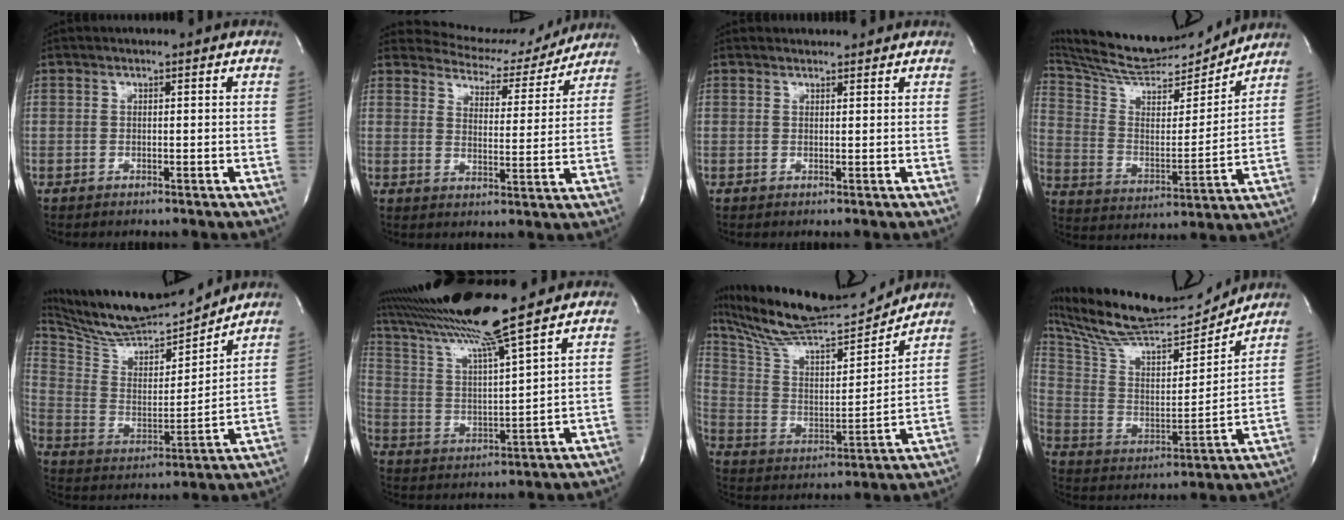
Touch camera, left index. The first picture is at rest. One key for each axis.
{"total": 10.4, "fx": 10.1, "fy": 2.6, "fz": 0.3, "tx": 0.000, "ty": -0.009, "tz": 0.130}
{"total": 2.2, "fx": 2.1, "fy": 0.5, "fz": 0.1, "tx": -0.010, "ty": 0.014, "tz": 0.030}
{"total": 20.5, "fx": 19.2, "fy": 2.2, "fz": 6.9, "tx": -0.136, "ty": -0.003, "tz": 0.313}
{"total": 17.3, "fx": 16.4, "fy": 1.2, "fz": 5.2, "tx": -0.109, "ty": -0.007, "tz": 0.289}
{"total": 14.8, "fx": 12.3, "fy": -2.2, "fz": 7.9, "tx": -0.151, "ty": -0.002, "tz": 0.220}
{"total": 18.8, "fx": 17.7, "fy": 0.9, "fz": 6.3, "tx": -0.131, "ty": -0.004, "tz": 0.304}
{"total": 22.1, "fx": 20.4, "fy": 2.4, "fz": 8.1, "tx": -0.163, "ty": 0.000, "tz": 0.337}